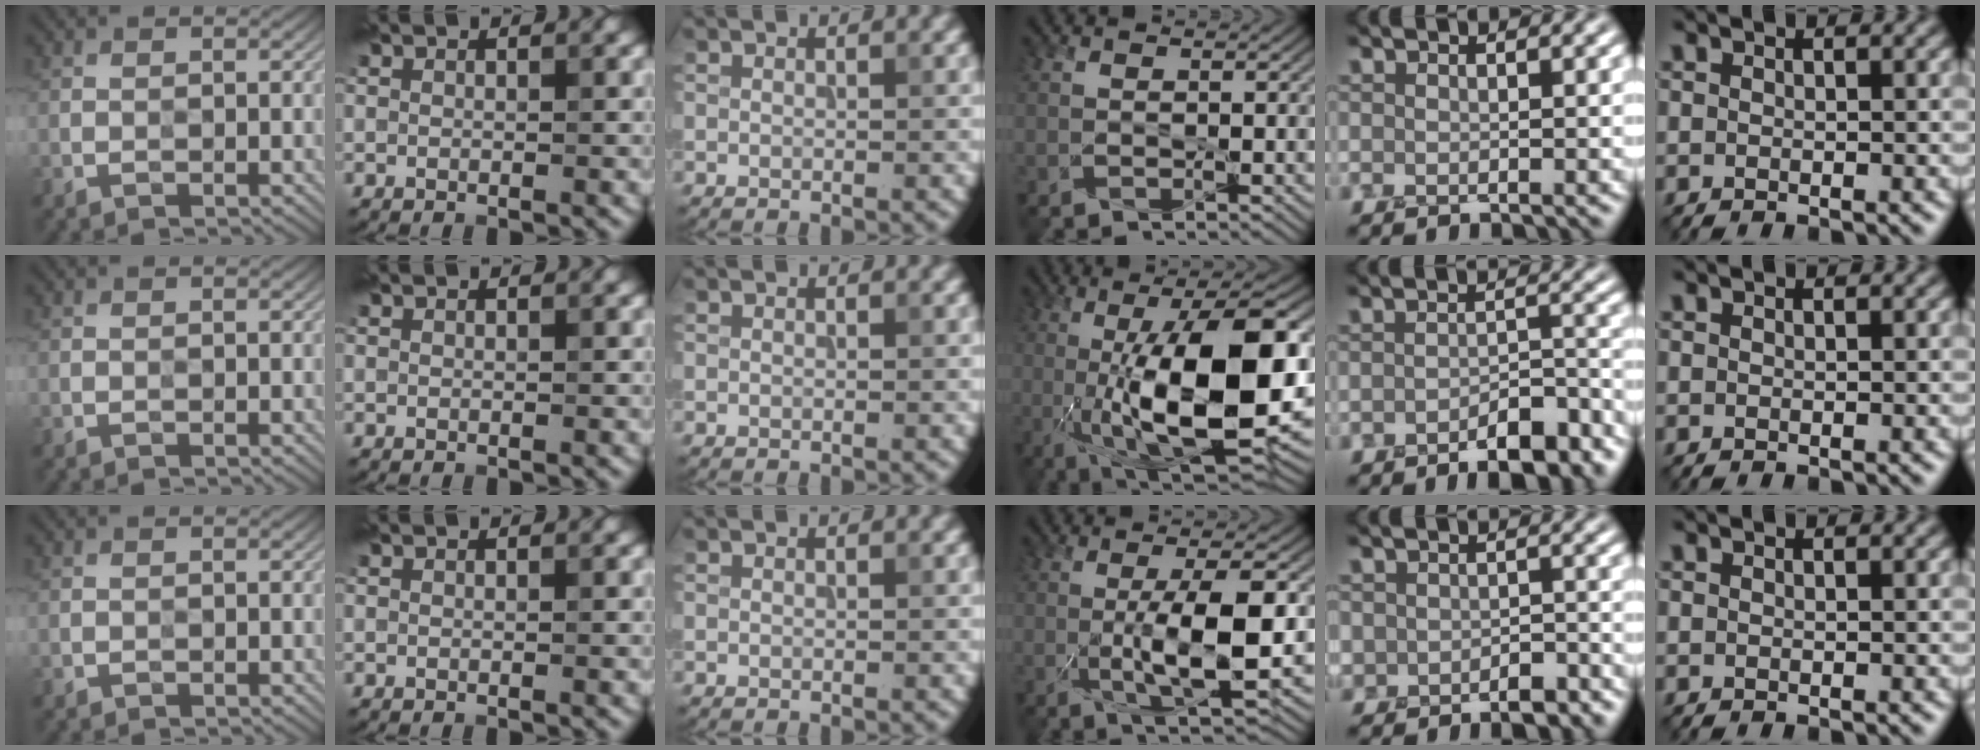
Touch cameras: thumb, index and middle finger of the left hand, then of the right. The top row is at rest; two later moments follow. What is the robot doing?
{"motion": "peel", "object": "velcro strap"}